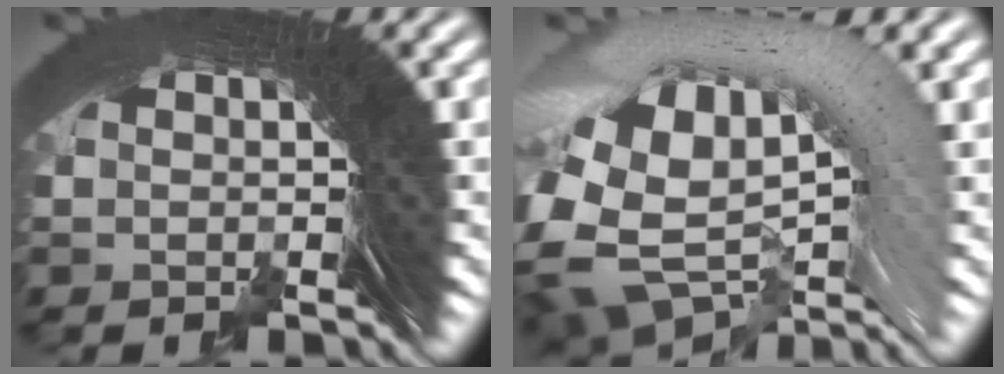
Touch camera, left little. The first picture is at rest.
{"total": 20.5, "force": [-0.3, -6.7, -19.3], "torque": [0.231, 0.016, -0.013]}